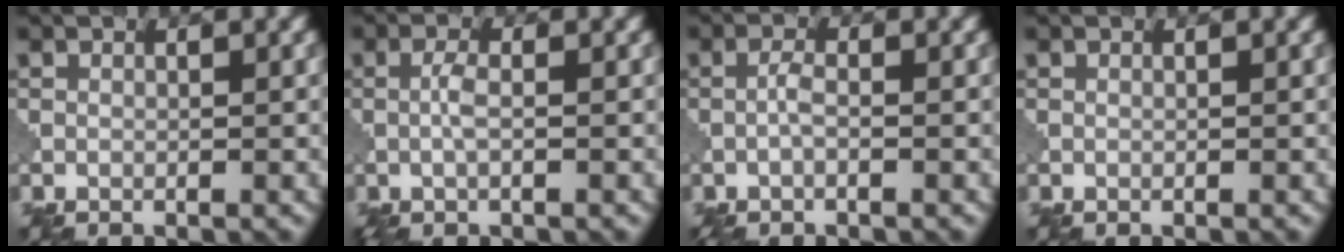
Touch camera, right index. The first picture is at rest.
{"total": 2.0, "force": [-0.4, 0.6, 1.9], "torque": [-0.043, 0.004, -0.011]}
{"total": 1.7, "force": [-0.7, 0.4, 1.4], "torque": [-0.034, 0.003, -0.019]}
{"total": 0.0}